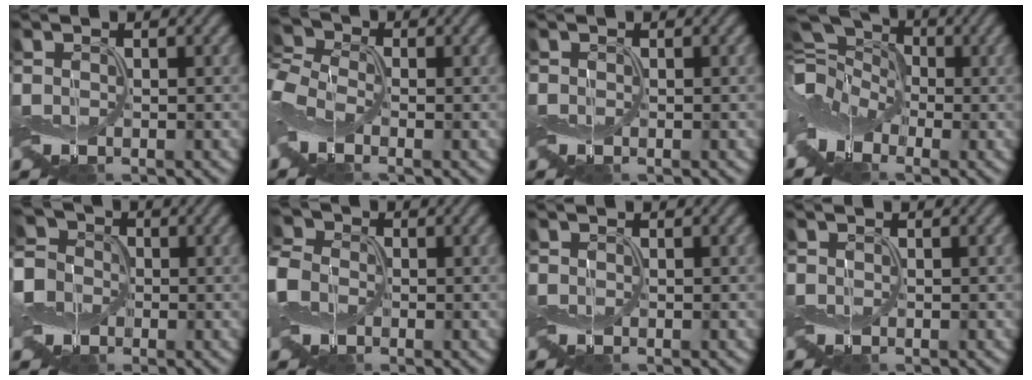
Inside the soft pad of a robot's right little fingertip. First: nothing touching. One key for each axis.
{"total": 4.4, "fx": -1.4, "fy": 3.1, "fz": 2.8, "tx": -0.077, "ty": 0.006, "tz": -0.037}
{"total": 0.0}
{"total": 10.6, "fx": -1.1, "fy": 7.6, "fz": 7.3, "tx": -0.120, "ty": 0.018, "tz": -0.052}
{"total": 8.9, "fx": -1.8, "fy": 7.9, "fz": 3.5, "tx": -0.089, "ty": 0.014, "tz": -0.085}
{"total": 4.8, "fx": -1.0, "fy": 4.0, "fz": 2.4, "tx": -0.080, "ty": 0.006, "tz": -0.030}
{"total": 0.0}
{"total": 0.0}